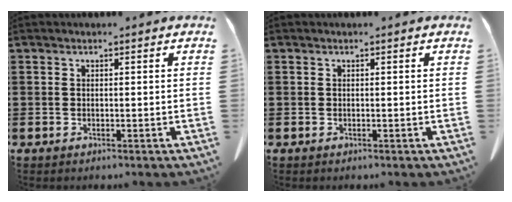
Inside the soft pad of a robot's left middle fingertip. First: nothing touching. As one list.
[{"total": 0.0}]